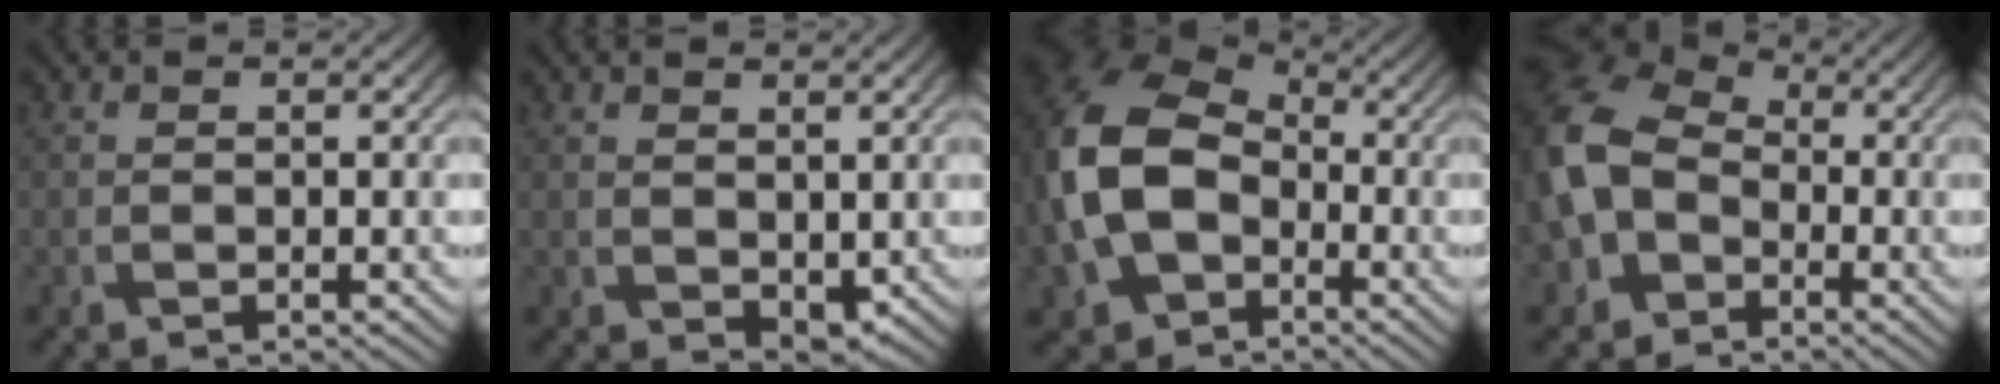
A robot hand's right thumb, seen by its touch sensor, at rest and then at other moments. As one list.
[{"total": 2.5, "force": [0.6, 1.6, 1.9], "torque": [-0.037, -0.009, 0.018]}, {"total": 14.9, "force": [-2.4, 10.7, 10.1], "torque": [-0.259, -0.020, -0.049]}, {"total": 12.4, "force": [-2.4, 9.5, 7.6], "torque": [-0.198, -0.021, -0.052]}]